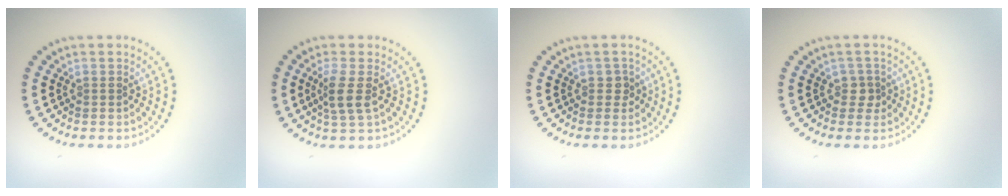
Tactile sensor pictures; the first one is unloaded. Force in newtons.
{"total": 2.4, "press": 1.9, "slide": 1.5}
{"total": 1.0, "press": 0.9, "slide": 0.5}
{"total": 1.4, "press": 1.1, "slide": 0.9}